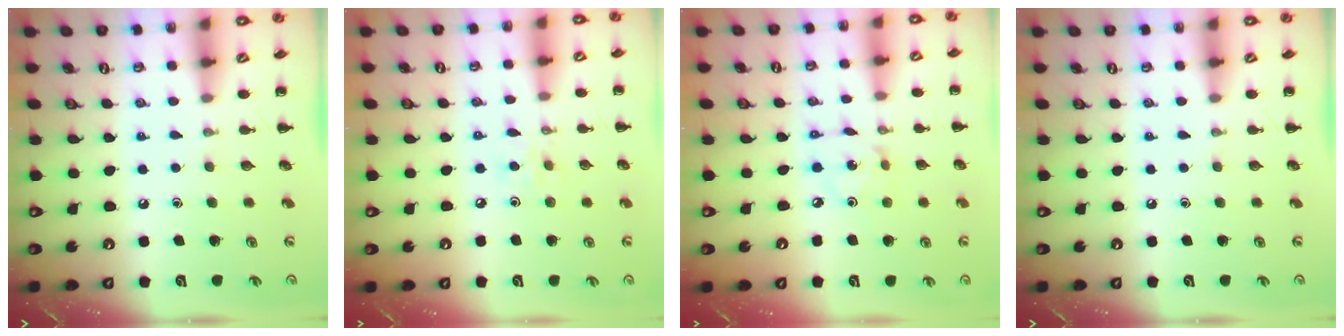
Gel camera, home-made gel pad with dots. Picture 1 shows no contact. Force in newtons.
{"total": 3.0, "press": 2.8, "slide": 1.0}
{"total": 2.2, "press": 2.2, "slide": 0.4}
{"total": 0.0}